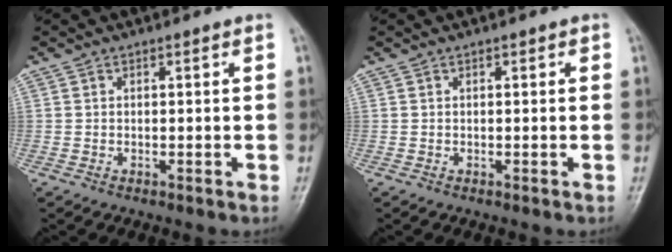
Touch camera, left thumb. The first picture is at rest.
{"total": 0.0}